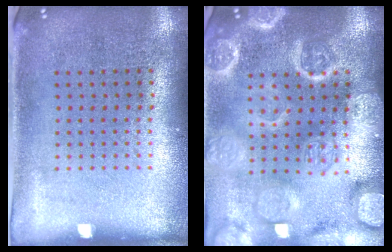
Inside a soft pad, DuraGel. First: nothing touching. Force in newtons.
{"total": 6.1, "press": 6.1, "slide": 0.8}